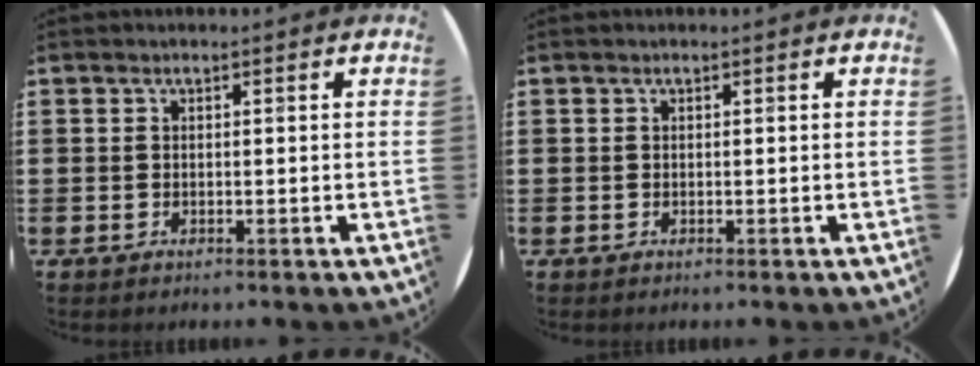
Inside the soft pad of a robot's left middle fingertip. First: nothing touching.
{"total": 0.0}